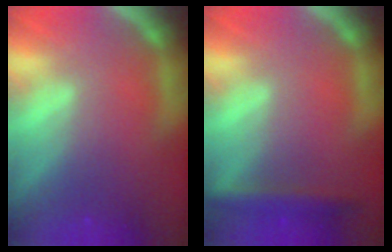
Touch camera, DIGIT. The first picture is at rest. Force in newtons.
{"total": 2.9}